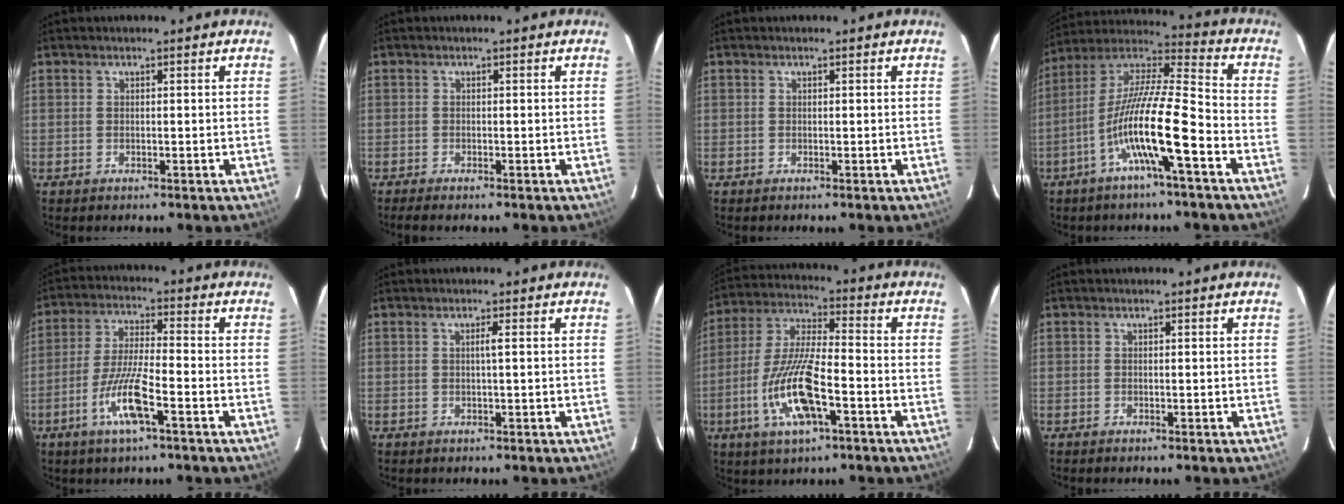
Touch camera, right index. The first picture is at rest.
{"total": 2.8, "force": [-2.4, 0.2, 1.5], "torque": [-0.021, -0.006, -0.032]}
{"total": 0.0}
{"total": 15.1, "force": [-5.8, 0.8, 14.0], "torque": [-0.268, 0.007, -0.112]}
{"total": 9.2, "force": [-4.2, 0.8, 8.2], "torque": [-0.164, -0.008, -0.081]}
{"total": 0.9, "force": [0.1, -0.2, 0.8], "torque": [-0.014, 0.001, 0.000]}
{"total": 13.2, "force": [-4.8, 2.8, 11.9], "torque": [-0.249, -0.005, -0.087]}
{"total": 0.6, "force": [-0.5, 0.0, 0.3], "torque": [-0.007, -0.002, -0.008]}